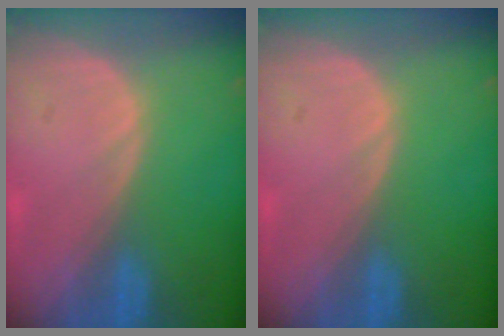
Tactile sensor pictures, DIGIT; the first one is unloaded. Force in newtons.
{"total": 0.0}